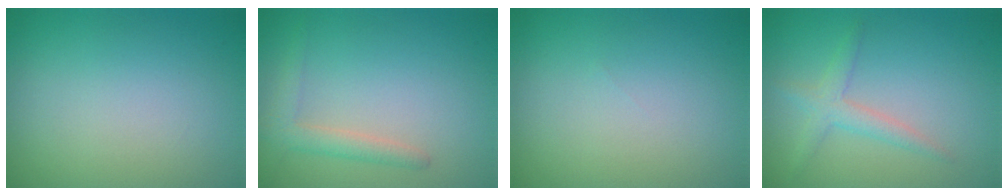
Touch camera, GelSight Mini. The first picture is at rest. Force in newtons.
{"total": 2.2, "press": 2.1, "slide": 0.2}
{"total": 0.0}
{"total": 2.1, "press": 2.1, "slide": 0.2}